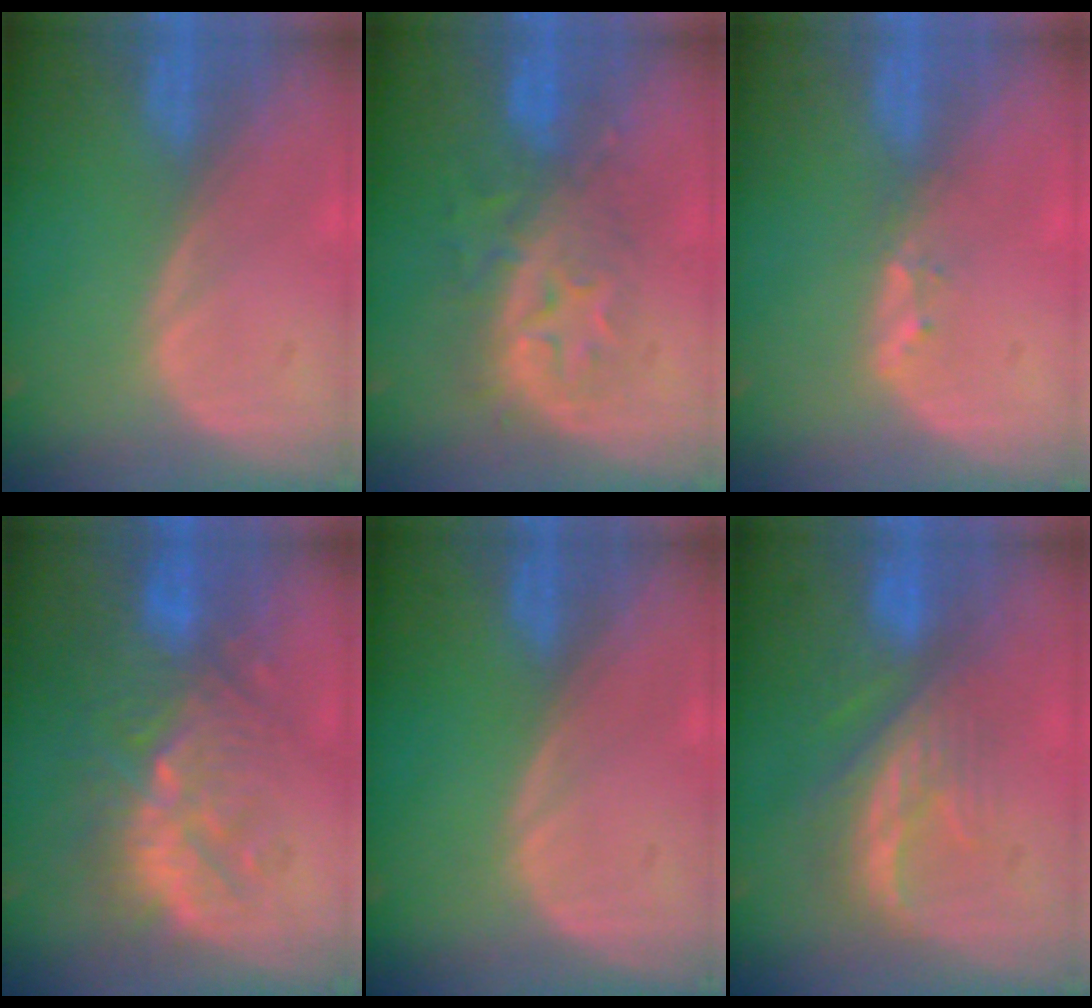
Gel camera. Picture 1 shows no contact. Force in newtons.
{"total": 8.2, "press": 7.7, "slide": 2.8}
{"total": 1.7, "press": 1.5, "slide": 0.9}
{"total": 9.8, "press": 9.5, "slide": 2.3}
{"total": 0.0}
{"total": 7.9, "press": 7.2, "slide": 3.4}